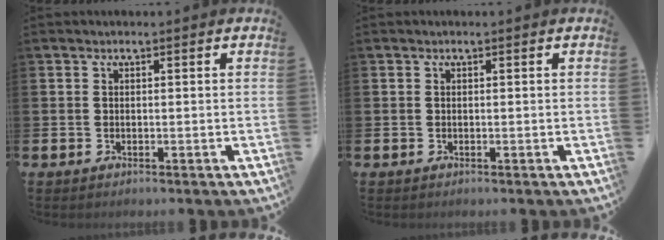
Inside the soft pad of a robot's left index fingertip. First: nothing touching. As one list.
[{"total": 0.0}]